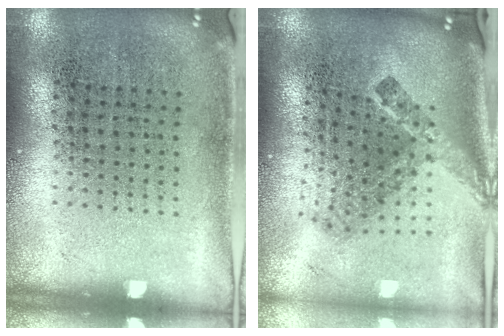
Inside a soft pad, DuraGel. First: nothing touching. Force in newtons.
{"total": 2.4, "press": 1.5, "slide": 1.9}